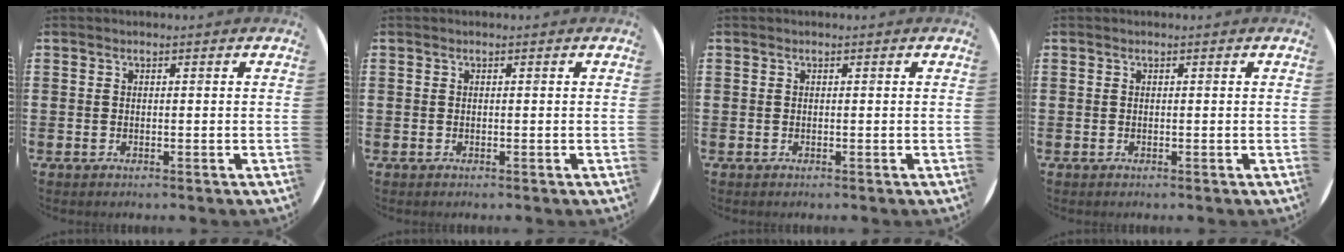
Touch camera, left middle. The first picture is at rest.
{"total": 0.0}
{"total": 0.0}
{"total": 0.0}